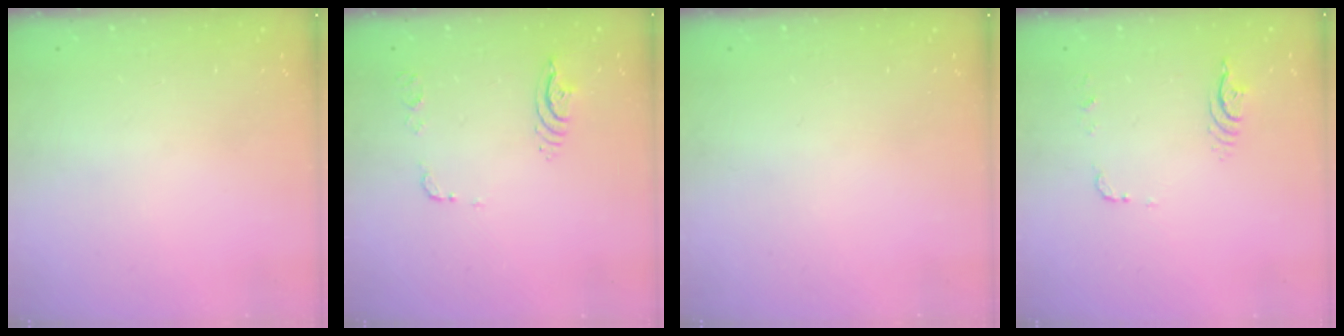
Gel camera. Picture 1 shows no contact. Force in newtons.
{"total": 9.4, "press": 9.4, "slide": 1.1}
{"total": 0.0}
{"total": 5.2, "press": 5.1, "slide": 1.1}